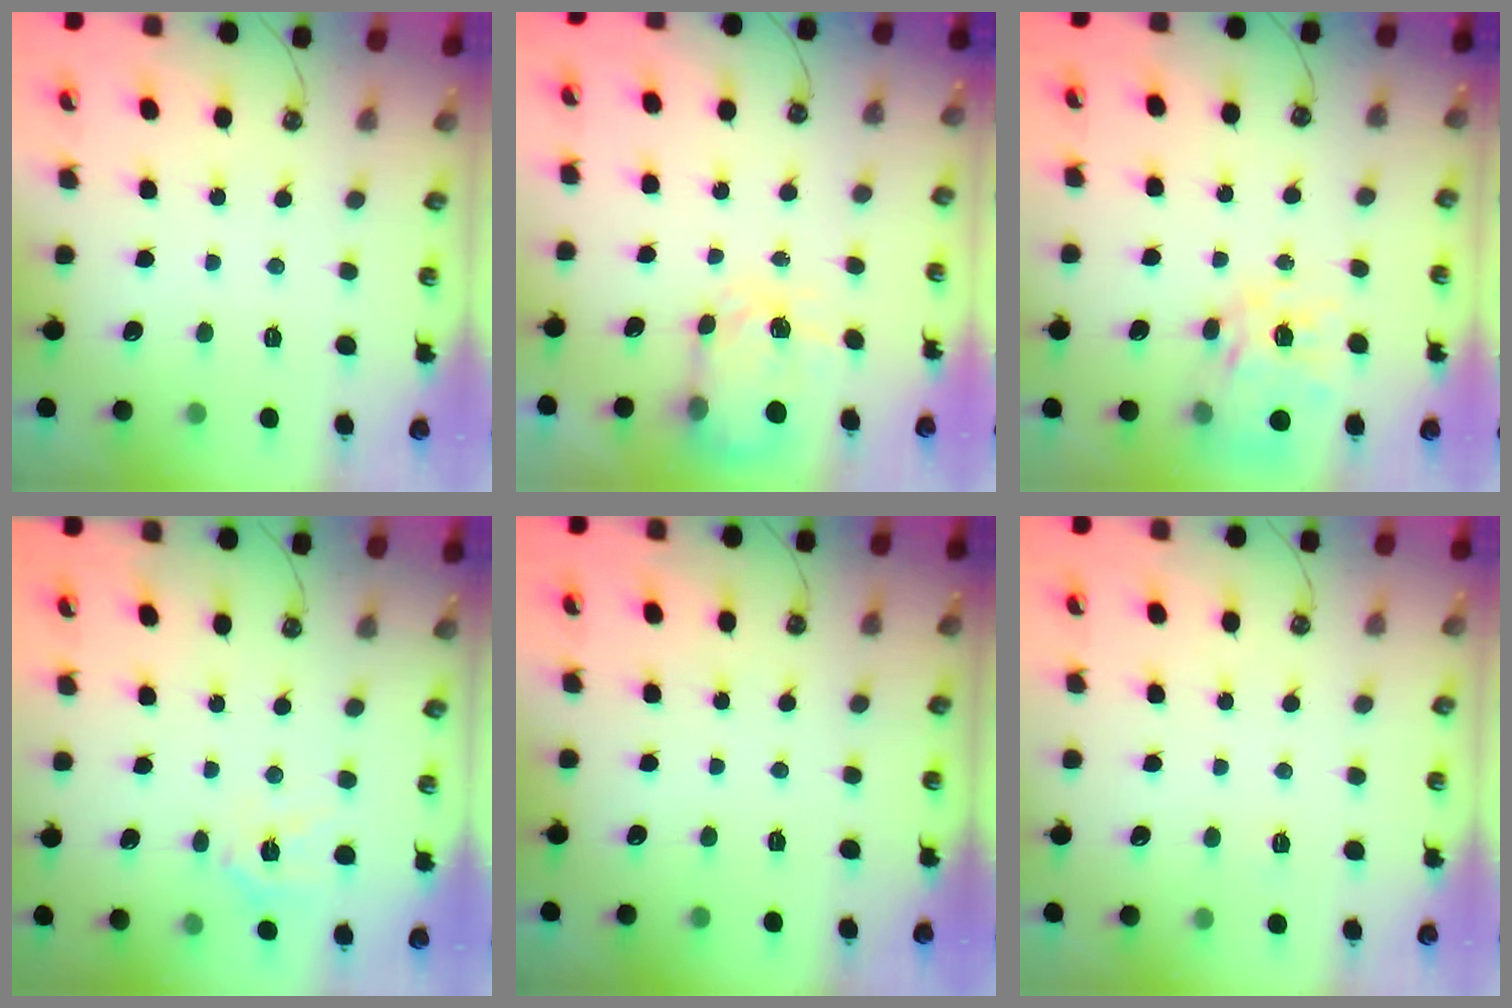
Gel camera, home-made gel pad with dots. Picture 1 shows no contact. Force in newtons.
{"total": 4.9, "press": 4.9, "slide": 0.6}
{"total": 15.4, "press": 15.3, "slide": 1.3}
{"total": 10.1, "press": 10.0, "slide": 1.2}
{"total": 0.0}
{"total": 2.8, "press": 2.8, "slide": 0.3}